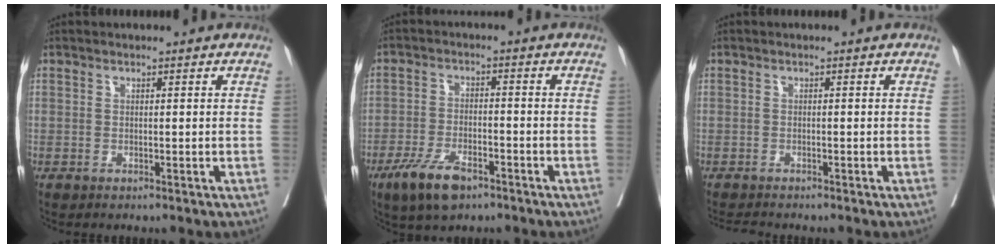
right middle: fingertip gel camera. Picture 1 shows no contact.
{"total": 7.5, "force": [-4.9, 2.7, 5.0], "torque": [-0.101, -0.008, -0.084]}
{"total": 2.2, "force": [-2.2, 0.1, 0.5], "torque": [-0.007, -0.009, -0.037]}